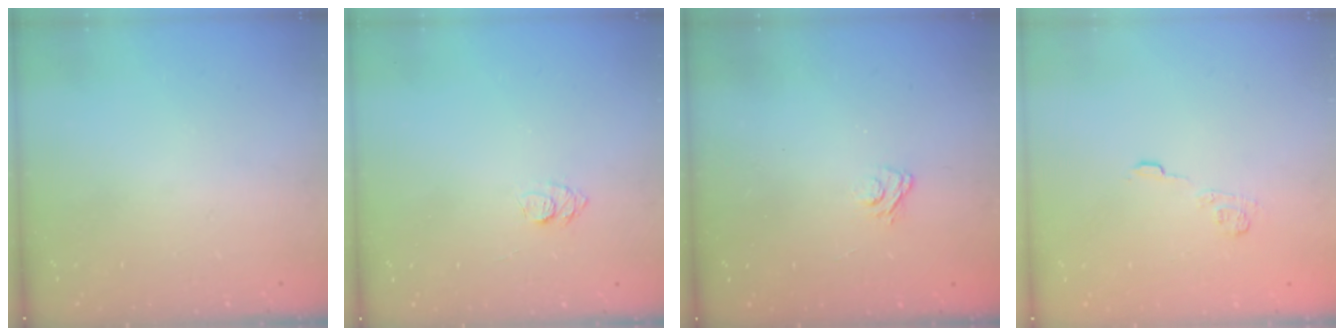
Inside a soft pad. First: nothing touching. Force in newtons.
{"total": 5.0, "press": 5.0, "slide": 0.5}
{"total": 2.9, "press": 2.6, "slide": 1.2}
{"total": 4.1, "press": 3.8, "slide": 1.5}